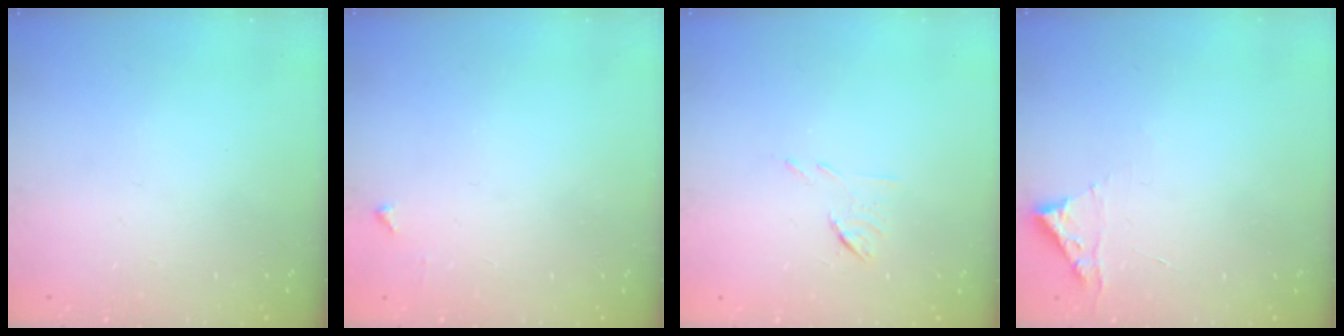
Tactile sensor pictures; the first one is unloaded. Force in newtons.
{"total": 3.2, "press": 3.2, "slide": 0.4}
{"total": 6.0, "press": 6.0, "slide": 0.7}
{"total": 2.8, "press": 2.8, "slide": 0.3}